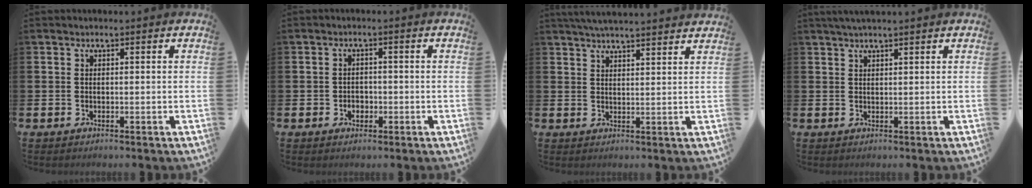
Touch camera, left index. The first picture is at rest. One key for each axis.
{"total": 1.8, "fx": -0.6, "fy": 1.5, "fz": 0.8, "tx": -0.006, "ty": 0.000, "tz": -0.017}
{"total": 4.2, "fx": 4.1, "fy": -0.2, "fz": 0.6, "tx": -0.017, "ty": -0.019, "tz": 0.073}
{"total": 1.8, "fx": 1.6, "fy": -0.1, "fz": 0.8, "tx": -0.012, "ty": 0.001, "tz": 0.029}